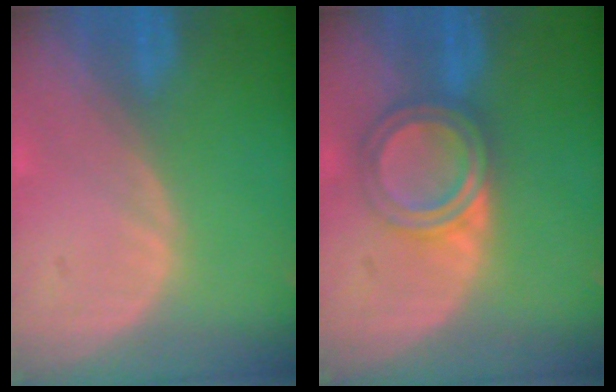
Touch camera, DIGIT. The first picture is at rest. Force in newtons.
{"total": 5.2, "press": 5.2, "slide": 0.1}